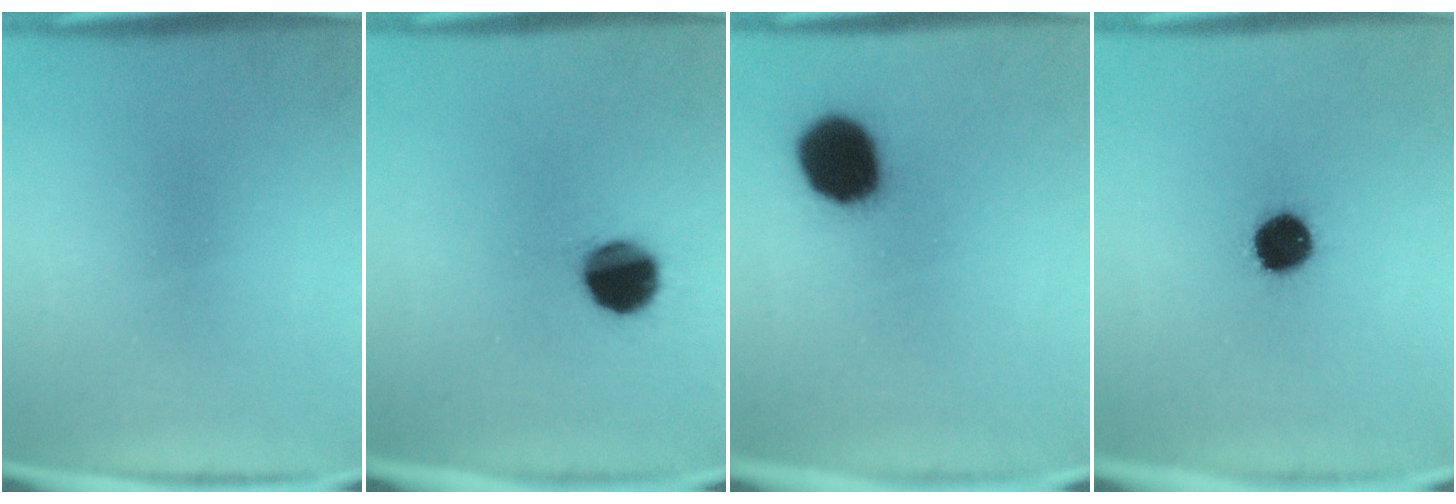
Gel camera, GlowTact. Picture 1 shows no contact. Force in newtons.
{"total": 11.2}
{"total": 14.1}
{"total": 9.2}